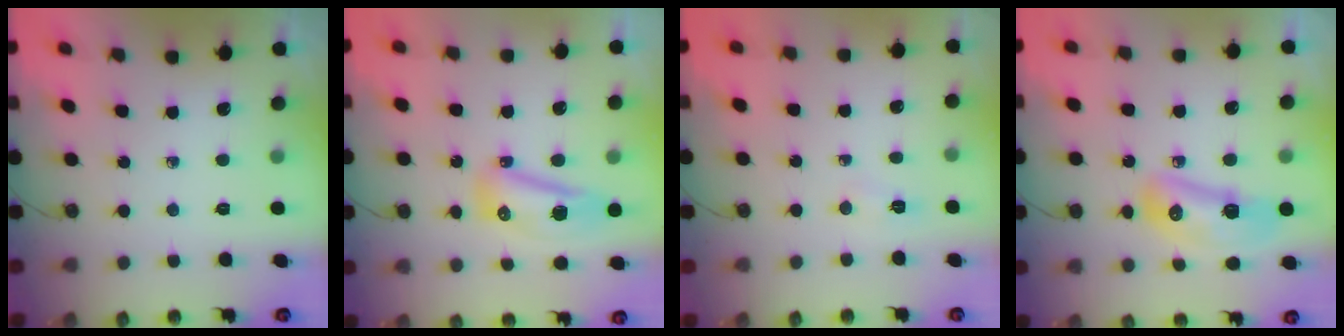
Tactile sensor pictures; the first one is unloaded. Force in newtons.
{"total": 8.7, "press": 8.6, "slide": 1.1}
{"total": 2.5, "press": 2.4, "slide": 0.4}
{"total": 10.5, "press": 10.5, "slide": 1.1}